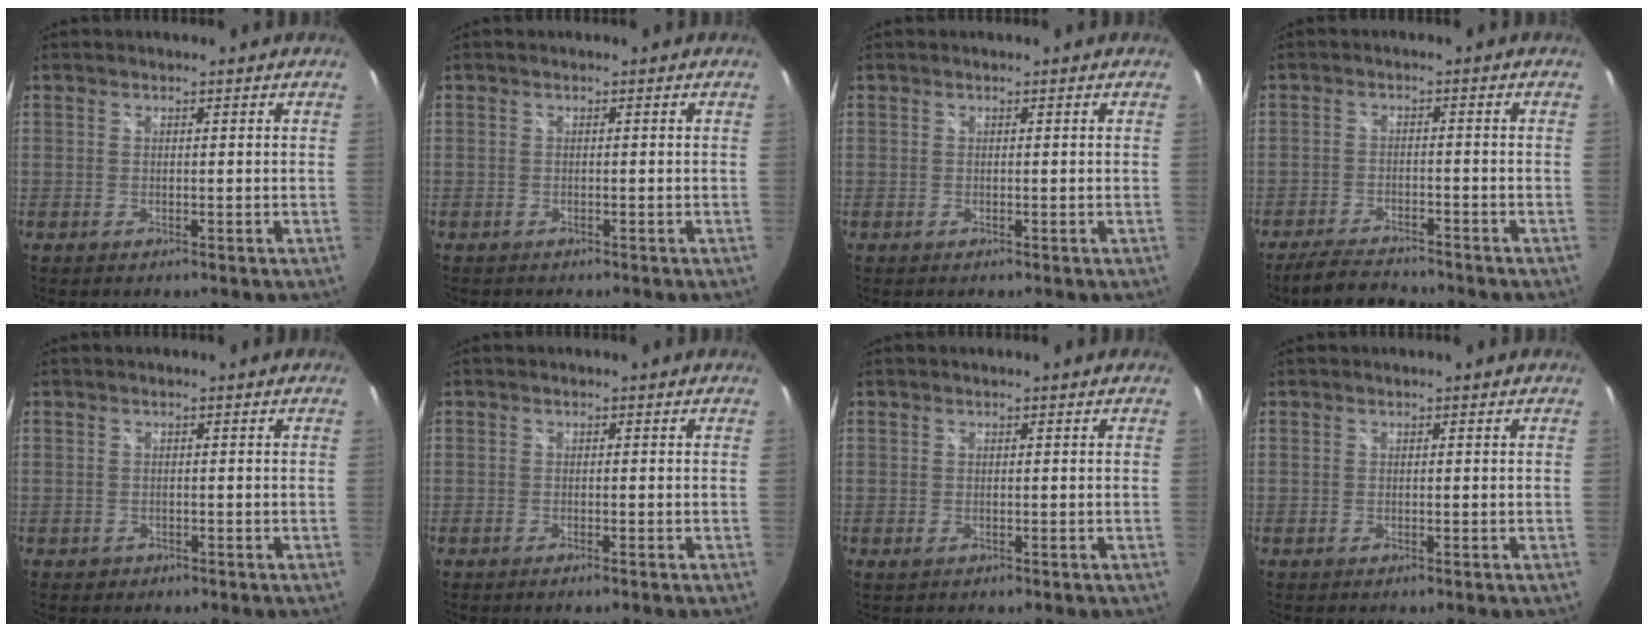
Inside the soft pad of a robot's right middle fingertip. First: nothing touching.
{"total": 0.6, "force": [-0.6, 0.3, 0.1], "torque": [-0.004, -0.001, -0.009]}
{"total": 0.0}
{"total": 7.3, "force": [-6.7, 1.2, 2.6], "torque": [-0.075, -0.010, -0.113]}
{"total": 1.3, "force": [-0.7, 1.1, 0.3], "torque": [-0.007, -0.002, -0.007]}
{"total": 1.1, "force": [-0.9, -0.1, 0.6], "torque": [-0.011, 0.000, -0.015]}
{"total": 0.0}
{"total": 0.0}